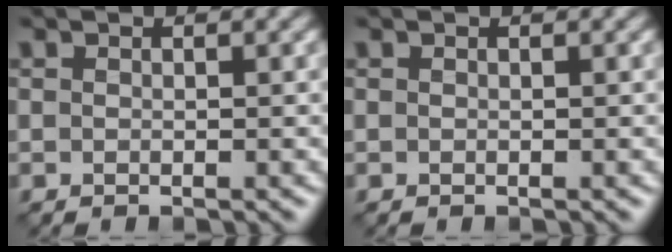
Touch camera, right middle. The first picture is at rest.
{"total": 0.0}